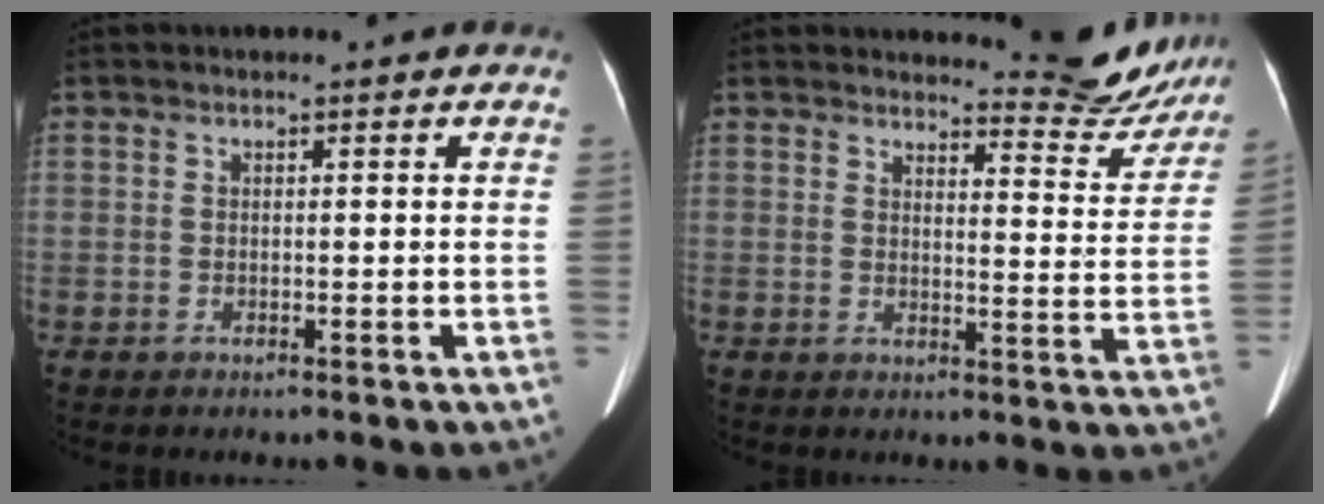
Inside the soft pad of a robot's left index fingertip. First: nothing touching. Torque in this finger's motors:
{"motor_torque": [0.15, -0.49, -0.06, -0.01]}